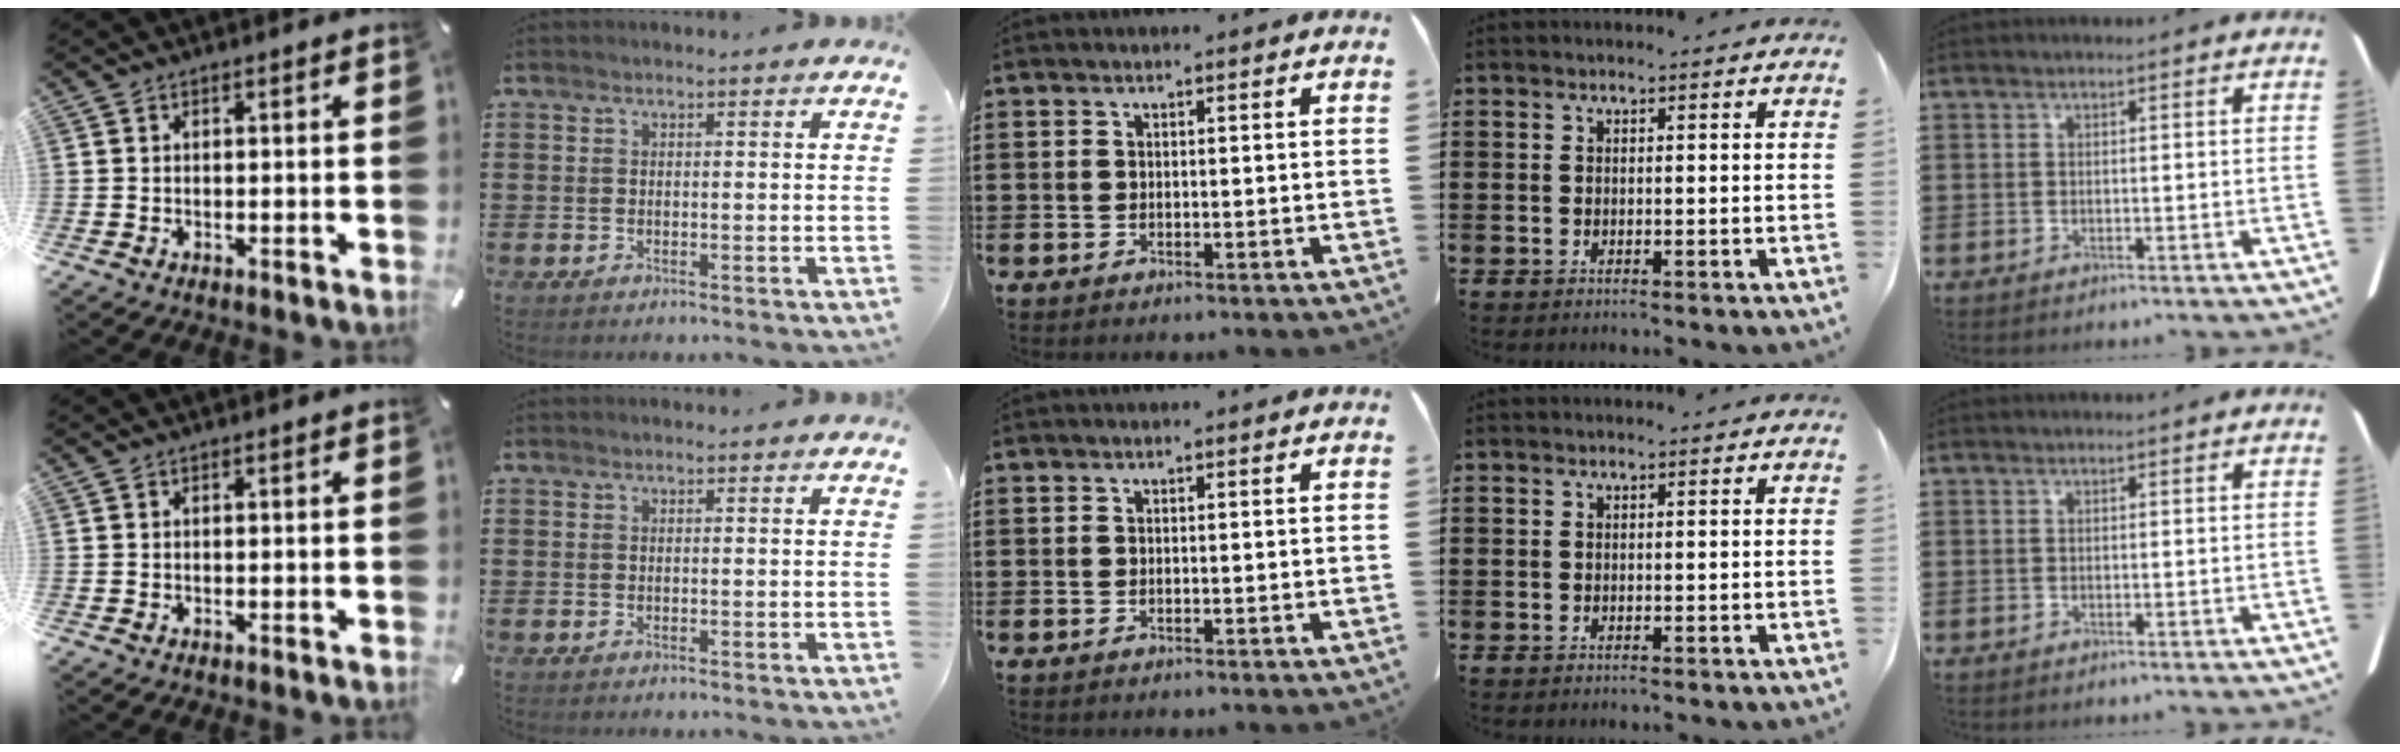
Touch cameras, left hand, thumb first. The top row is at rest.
{}